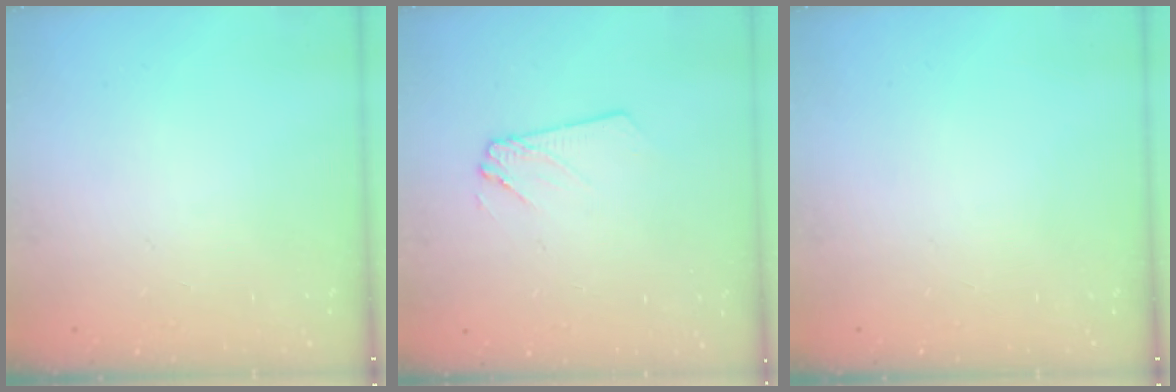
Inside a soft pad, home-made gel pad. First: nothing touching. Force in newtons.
{"total": 2.4, "press": 2.4, "slide": 0.2}
{"total": 0.0}